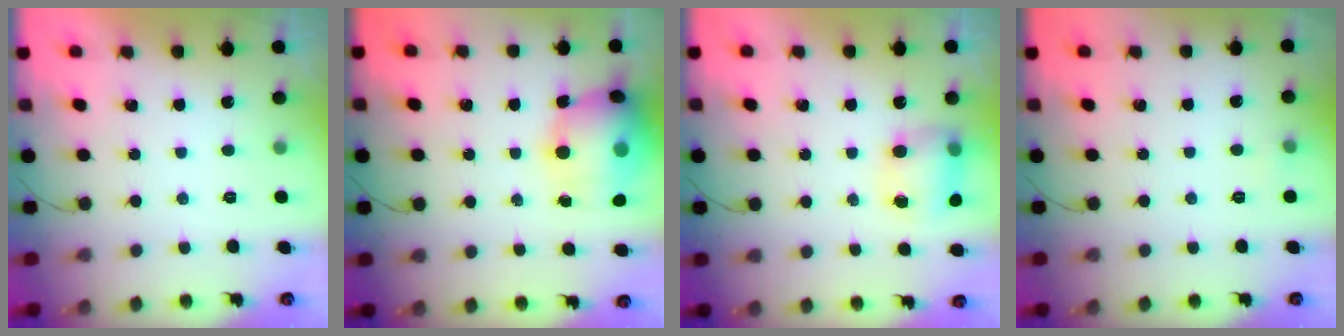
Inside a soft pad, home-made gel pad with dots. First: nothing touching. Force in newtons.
{"total": 16.5, "press": 16.1, "slide": 4.0}
{"total": 7.7, "press": 7.6, "slide": 0.7}
{"total": 3.6, "press": 3.5, "slide": 1.1}